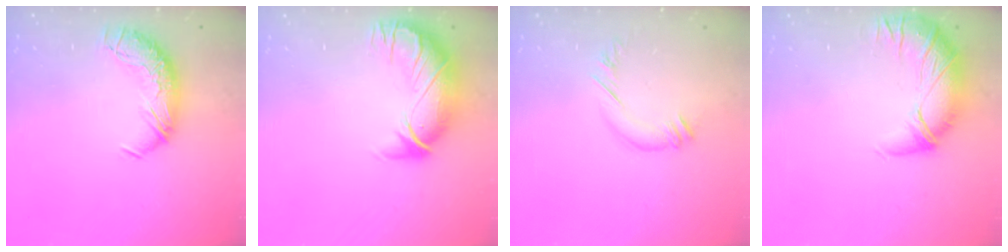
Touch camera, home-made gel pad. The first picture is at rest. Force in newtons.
{"total": 2.8, "press": 0.3, "slide": 2.8}
{"total": 4.2, "press": 4.2, "slide": 0.4}
{"total": 2.9, "press": 0.7, "slide": 2.8}